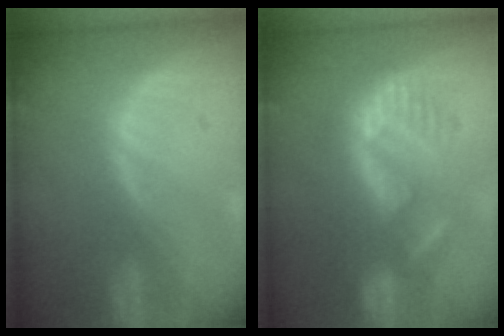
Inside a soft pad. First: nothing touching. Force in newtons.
{"total": 9.0, "press": 8.3, "slide": 3.5}